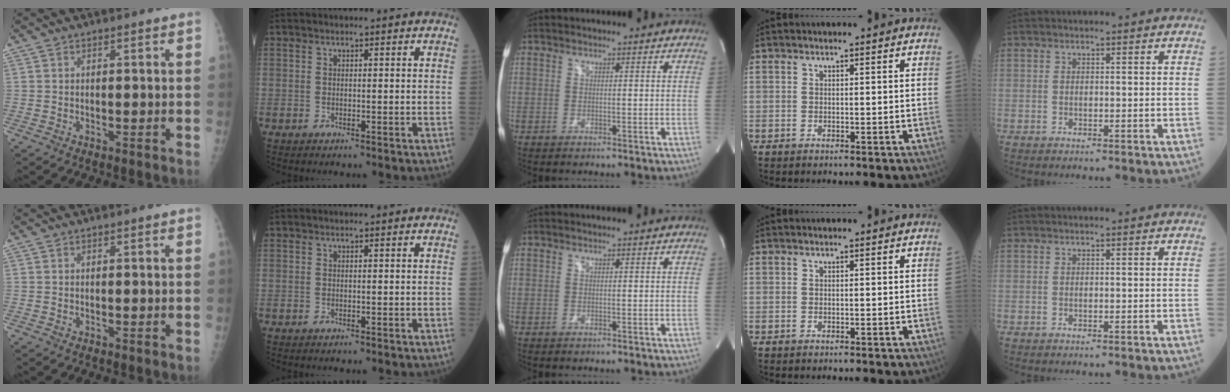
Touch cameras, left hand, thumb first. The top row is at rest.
{}